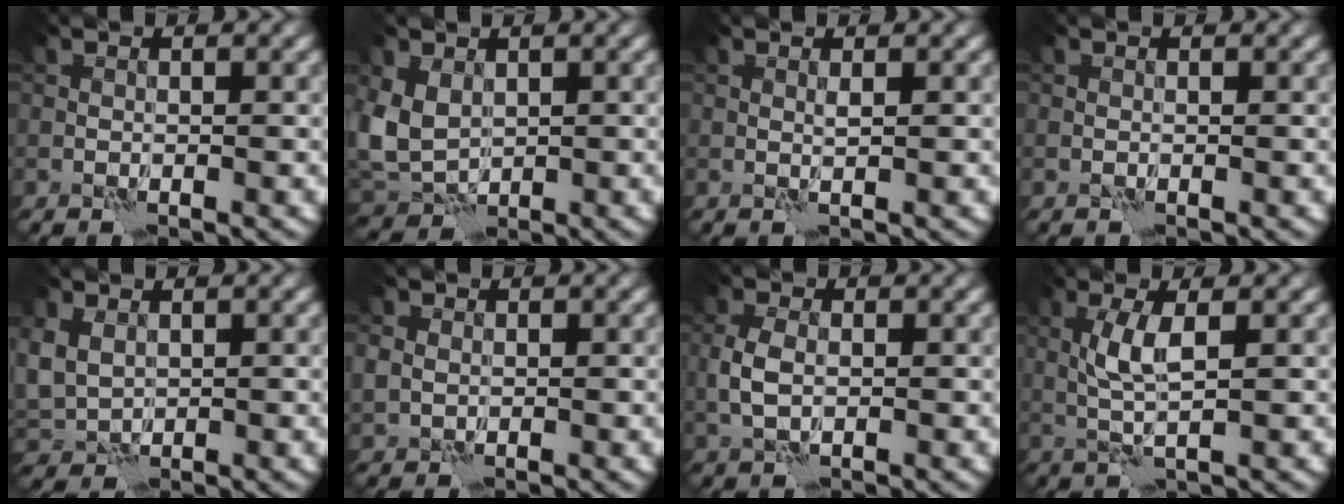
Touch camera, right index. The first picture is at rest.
{"total": 5.2, "force": [0.5, 3.8, 3.5], "torque": [-0.087, -0.003, 0.003]}
{"total": 0.5, "force": [0.3, -0.2, 0.4], "torque": [-0.012, -0.001, 0.006]}
{"total": 0.0}
{"total": 4.2, "force": [0.9, 3.3, 2.4], "torque": [-0.070, -0.008, 0.018]}
{"total": 2.1, "force": [0.3, 1.9, 0.9], "torque": [-0.021, 0.004, 0.005]}
{"total": 2.9, "force": [-0.2, 1.9, 2.2], "torque": [-0.057, 0.000, -0.007]}
{"total": 3.0, "force": [0.6, 0.5, 2.9], "torque": [-0.070, 0.004, 0.009]}